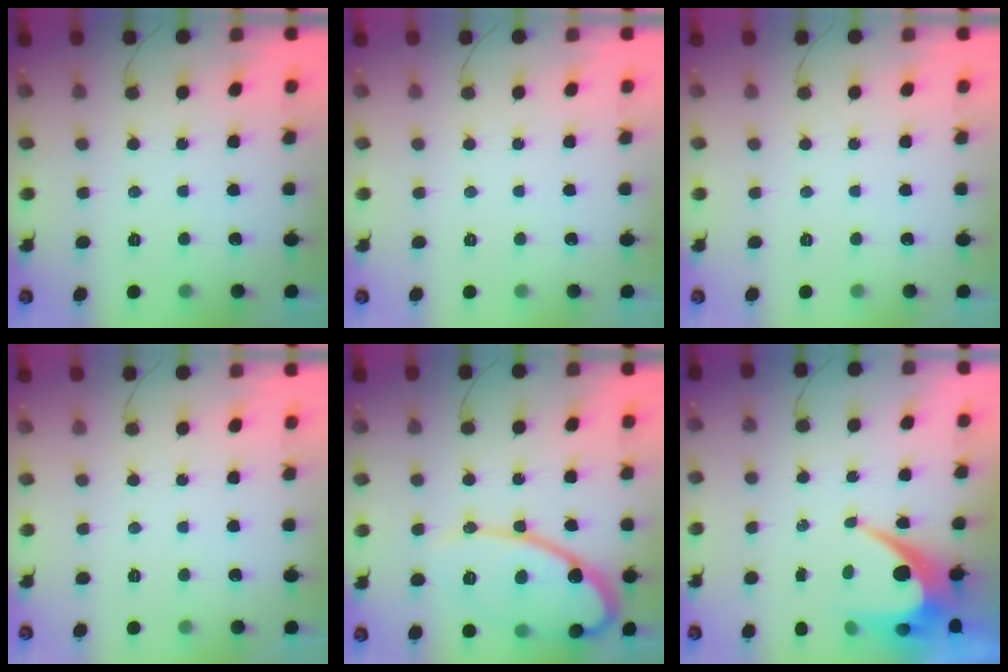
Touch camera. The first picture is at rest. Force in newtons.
{"total": 0.0}
{"total": 0.0}
{"total": 0.0}
{"total": 16.0, "press": 16.0, "slide": 1.3}
{"total": 10.4, "press": 10.4, "slide": 0.5}